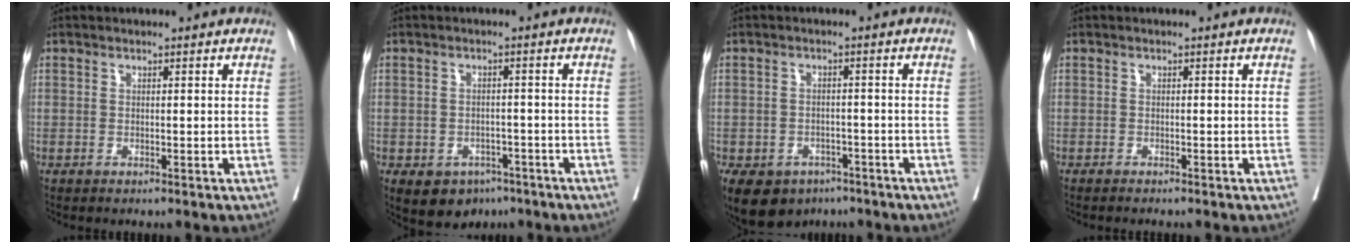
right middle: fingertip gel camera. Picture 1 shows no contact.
{"total": 7.3, "force": [-4.3, 5.2, 2.6], "torque": [-0.038, 0.007, -0.055]}
{"total": 12.9, "force": [-7.5, 9.2, 4.9], "torque": [-0.135, -0.010, -0.100]}
{"total": 1.6, "force": [-1.4, 0.0, 0.8], "torque": [-0.011, 0.000, -0.019]}